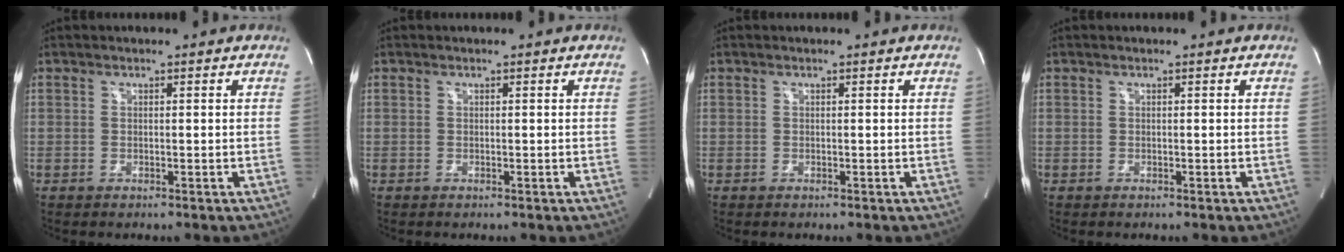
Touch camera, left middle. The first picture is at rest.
{"total": 0.0}
{"total": 0.0}
{"total": 0.0}